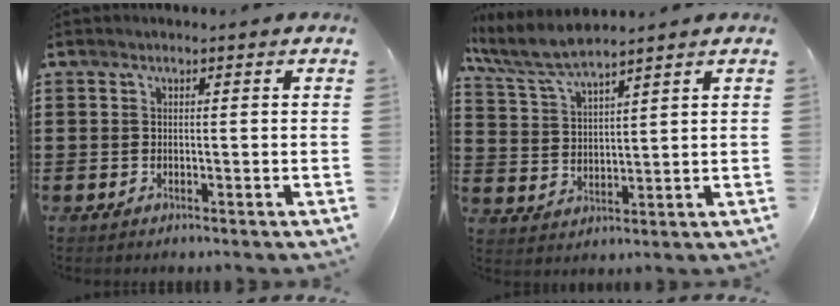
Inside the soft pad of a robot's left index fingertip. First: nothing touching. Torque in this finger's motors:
{"motor_torque": [1.07, -1.07, 0.15, 0.15]}